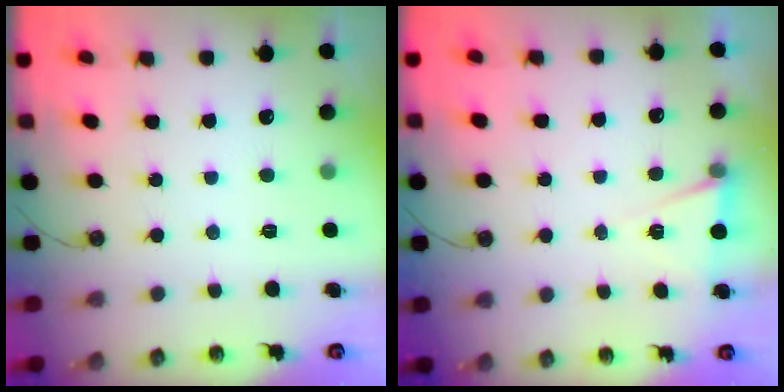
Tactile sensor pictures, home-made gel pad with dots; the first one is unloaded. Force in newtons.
{"total": 4.9, "press": 2.1, "slide": 4.4}